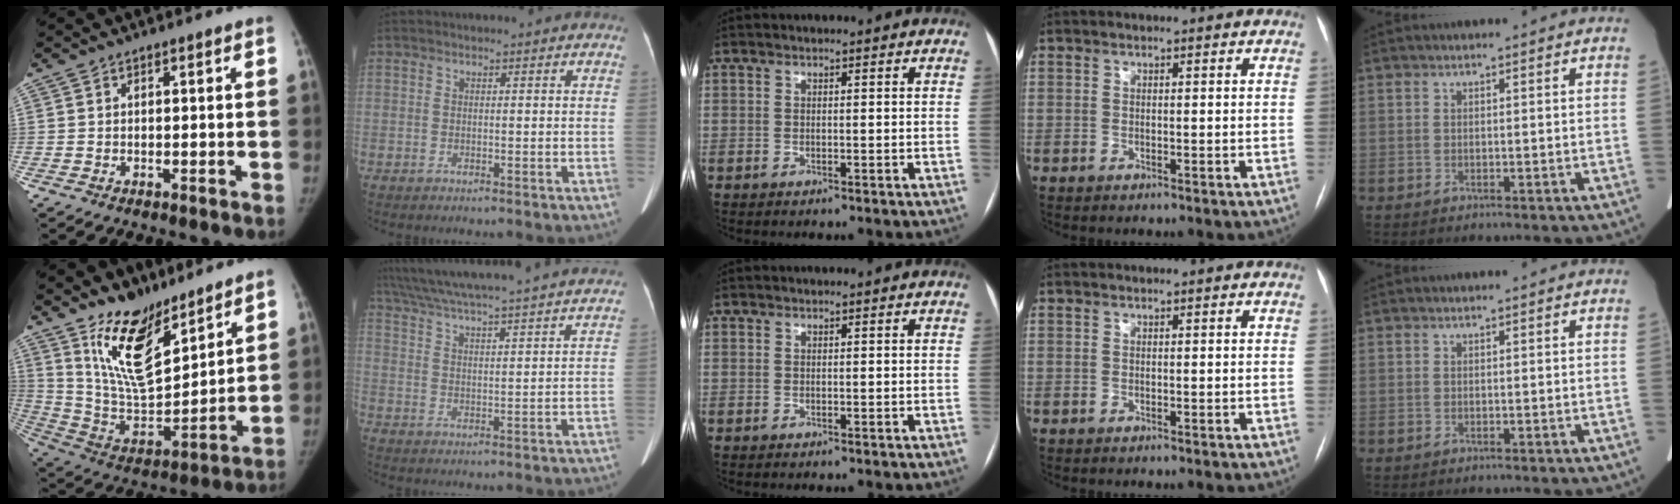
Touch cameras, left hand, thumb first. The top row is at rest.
{"thumb": {"total": 17.4, "force": [11.8, 7.3, 10.6], "torque": [-0.139, -0.085, 0.230]}, "index": {"total": 27.2, "force": [24.5, 0.5, 11.9], "torque": [-0.207, 0.003, 0.331]}}